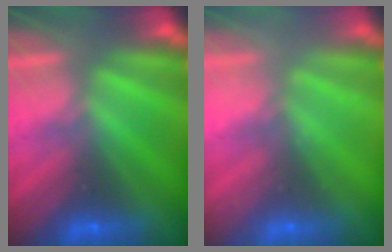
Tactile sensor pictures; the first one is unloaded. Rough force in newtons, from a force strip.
{"total": 2.1}